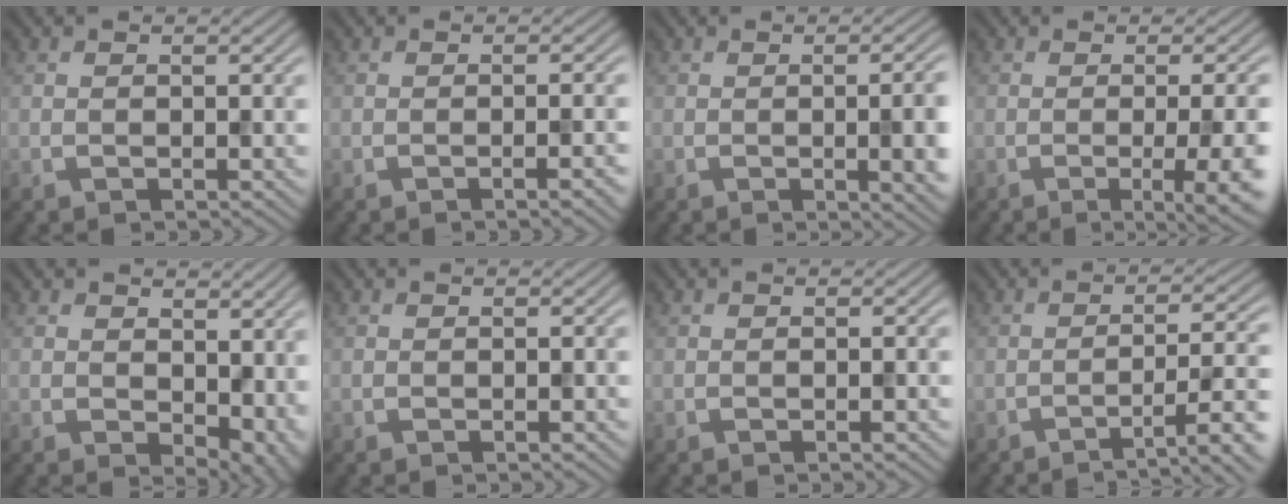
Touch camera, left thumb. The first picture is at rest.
{"total": 2.9, "force": [-0.9, 0.6, 2.7], "torque": [-0.031, 0.008, -0.019]}
{"total": 6.7, "force": [-0.7, 2.1, 6.3], "torque": [-0.077, -0.006, -0.002]}
{"total": 9.8, "force": [-2.3, 2.7, 9.2], "torque": [-0.098, -0.001, -0.026]}
{"total": 6.8, "force": [0.8, 4.5, 5.0], "torque": [-0.077, -0.021, 0.027]}
{"total": 0.0}
{"total": 0.6, "force": [-0.1, 0.0, 0.6], "torque": [-0.009, 0.000, 0.000]}
{"total": 6.4, "force": [-3.5, 1.1, 5.2], "torque": [-0.080, 0.004, -0.054]}